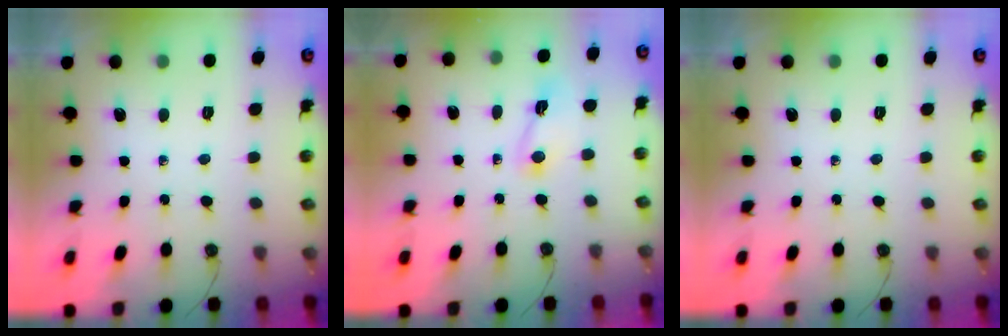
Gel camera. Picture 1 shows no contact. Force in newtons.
{"total": 2.5, "press": 2.5, "slide": 0.3}
{"total": 0.0}